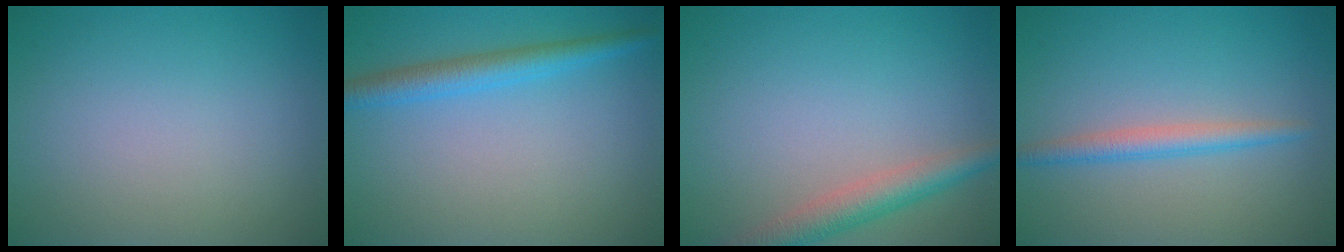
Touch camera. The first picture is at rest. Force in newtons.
{"total": 2.9, "press": 2.9, "slide": 0.1}
{"total": 3.5, "press": 3.5, "slide": 0.1}
{"total": 2.2, "press": 2.2, "slide": 0.0}